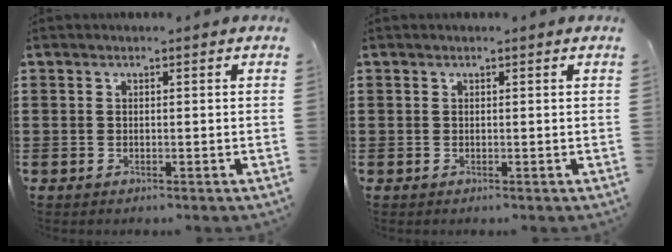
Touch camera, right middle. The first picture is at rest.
{"total": 0.0}